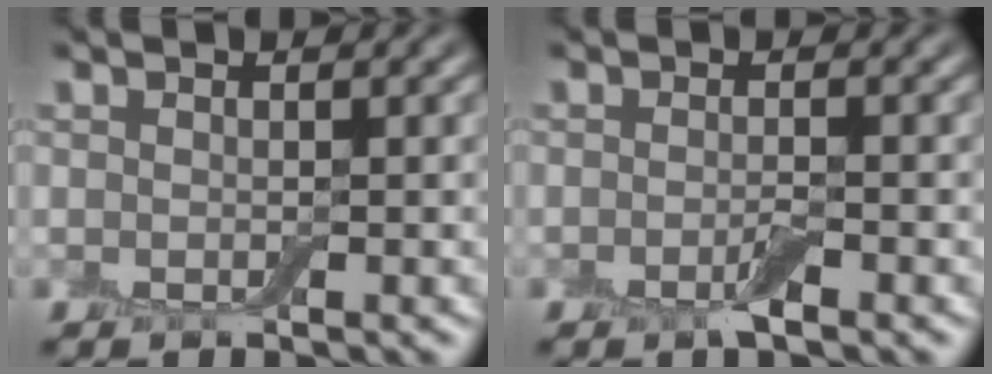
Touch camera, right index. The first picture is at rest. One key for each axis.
{"total": 1.3, "fx": -0.7, "fy": 0.2, "fz": 1.1, "tx": -0.022, "ty": -0.003, "tz": -0.015}